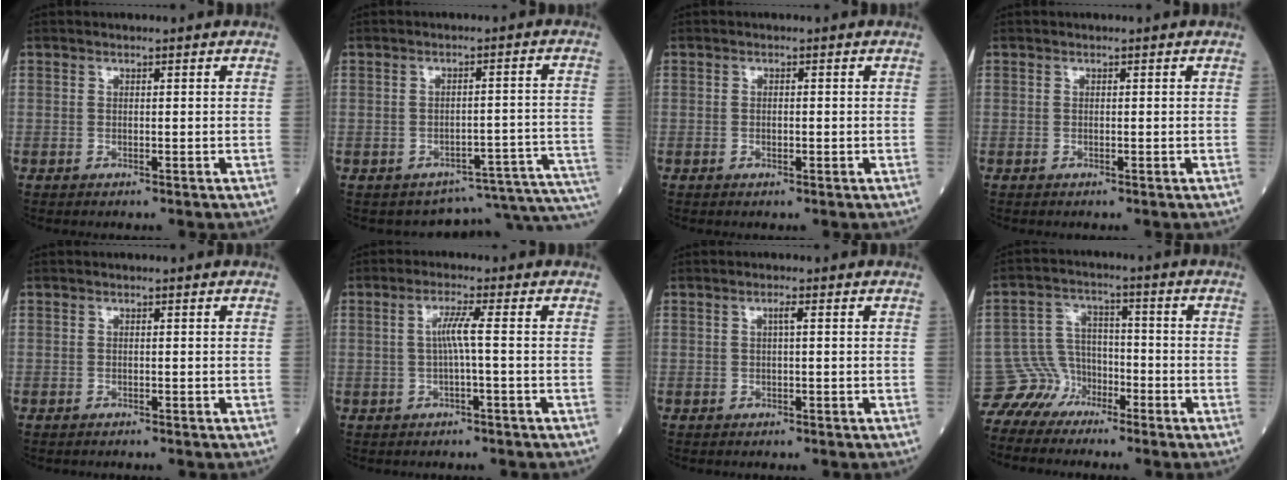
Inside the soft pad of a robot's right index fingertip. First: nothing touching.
{"total": 13.8, "force": [-12.6, 1.9, 5.2], "torque": [-0.025, 0.052, -0.144]}
{"total": 1.4, "force": [-0.3, 0.7, 1.1], "torque": [-0.031, -0.001, -0.003]}
{"total": 0.0}
{"total": 1.0, "force": [-0.8, 0.6, 0.4], "torque": [-0.018, -0.001, -0.010]}
{"total": 4.7, "force": [-0.4, -0.1, 4.7], "torque": [-0.095, 0.011, -0.002]}
{"total": 1.3, "force": [0.2, 0.3, 1.2], "torque": [-0.028, 0.002, 0.003]}
{"total": 7.0, "force": [-5.5, 4.2, -0.1], "torque": [-0.012, 0.014, -0.108]}